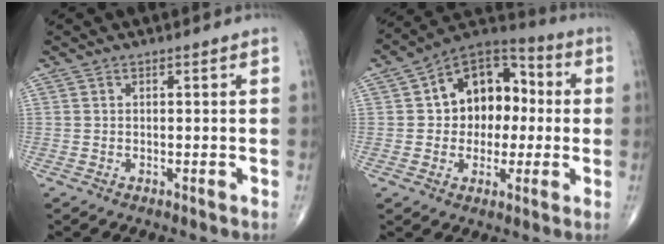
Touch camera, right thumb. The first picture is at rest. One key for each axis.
{"total": 15.3, "fx": 1.2, "fy": 10.9, "fz": 10.6, "tx": -0.096, "ty": 0.033, "tz": 0.008}